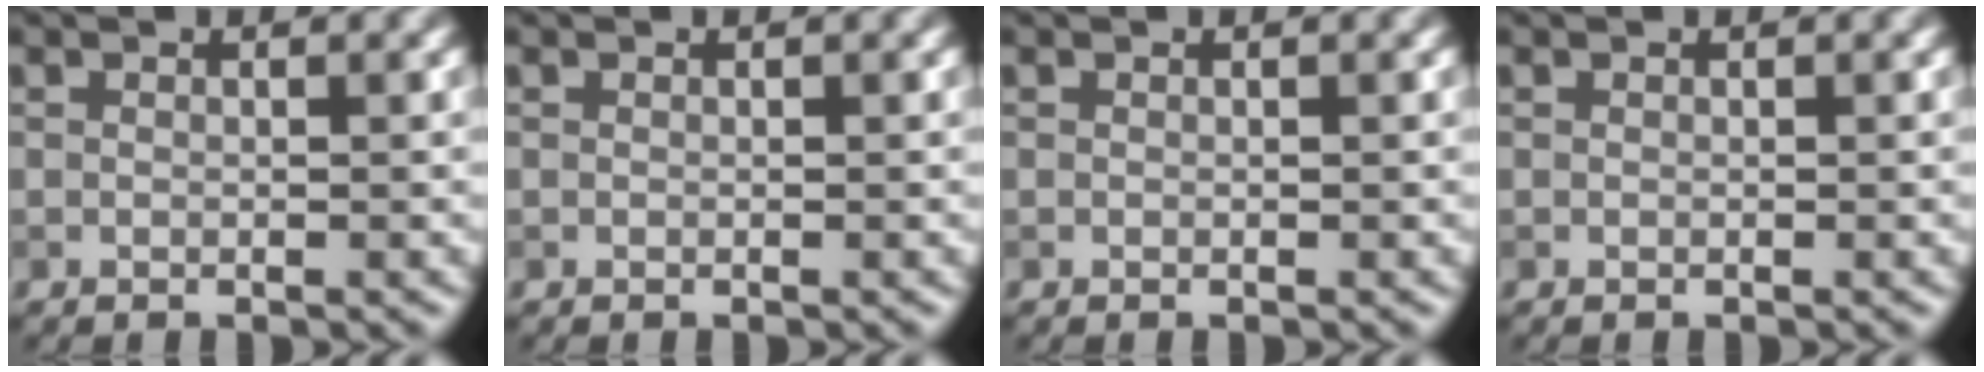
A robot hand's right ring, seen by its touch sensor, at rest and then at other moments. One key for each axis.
{"total": 0.0}
{"total": 0.0}
{"total": 0.0}